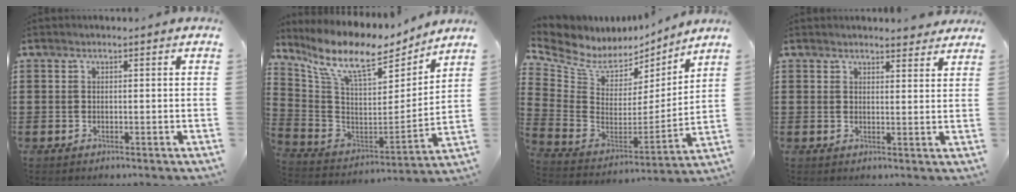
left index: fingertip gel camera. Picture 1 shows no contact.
{"total": 11.5, "force": [8.8, 3.1, 6.7], "torque": [-0.160, -0.058, 0.149]}
{"total": 6.3, "force": [5.2, 3.3, 1.5], "torque": [-0.071, -0.042, 0.091]}
{"total": 2.7, "force": [2.7, 0.4, 0.5], "torque": [-0.008, -0.008, 0.049]}